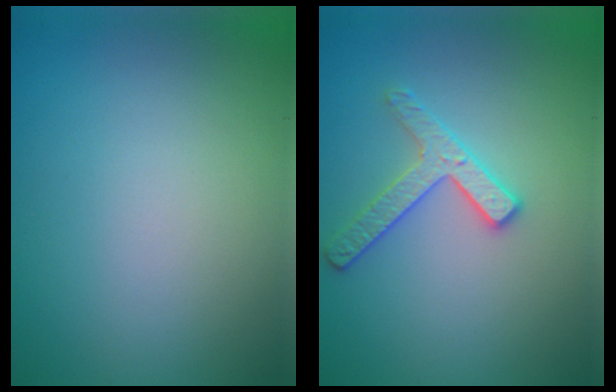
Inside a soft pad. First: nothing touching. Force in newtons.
{"total": 2.6, "press": 2.5, "slide": 0.4}